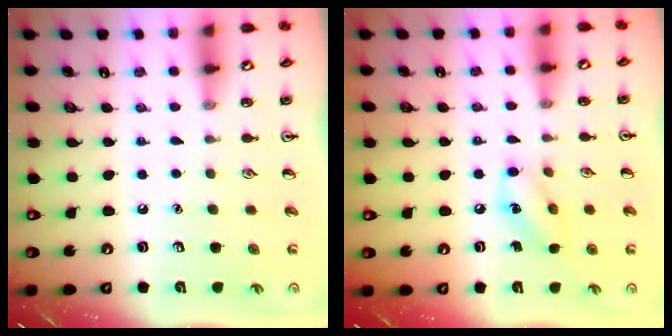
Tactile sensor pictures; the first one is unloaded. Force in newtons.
{"total": 7.2, "press": 7.2, "slide": 0.7}